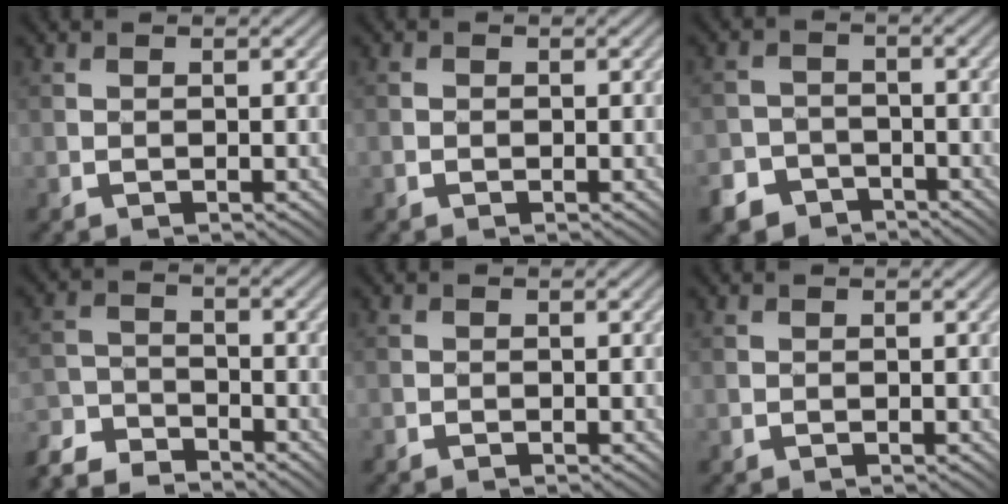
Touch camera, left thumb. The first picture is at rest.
{"total": 0.7, "force": [-0.3, 0.5, 0.2], "torque": [0.004, 0.002, -0.006]}
{"total": 6.7, "force": [-4.9, 4.4, 1.1], "torque": [-0.018, -0.009, -0.093]}
{"total": 7.3, "force": [-6.8, 2.0, 1.7], "torque": [-0.035, -0.001, -0.130]}
{"total": 0.5, "force": [-0.5, 0.0, -0.1], "torque": [0.004, 0.002, -0.011]}
{"total": 0.0}